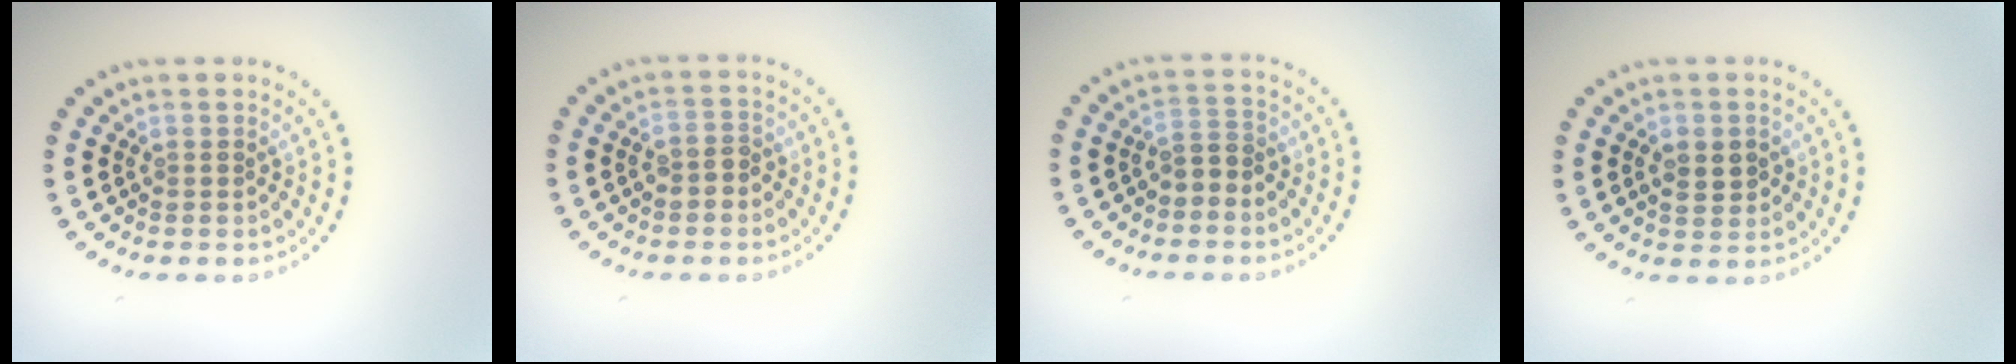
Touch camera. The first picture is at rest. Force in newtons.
{"total": 1.7, "press": 1.6, "slide": 0.6}
{"total": 1.9, "press": 1.6, "slide": 0.9}
{"total": 1.8, "press": 1.8, "slide": 0.1}